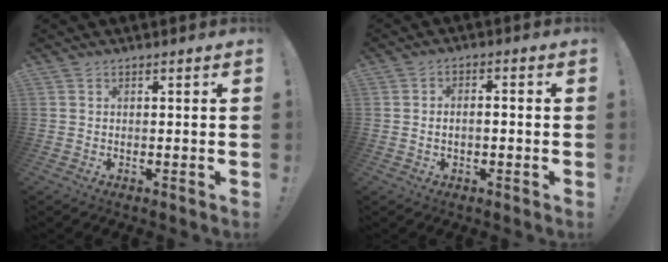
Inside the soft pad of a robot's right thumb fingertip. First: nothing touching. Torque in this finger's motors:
{"motor_torque": [0.09, -0.07, -0.14, -0.16, 0.00]}